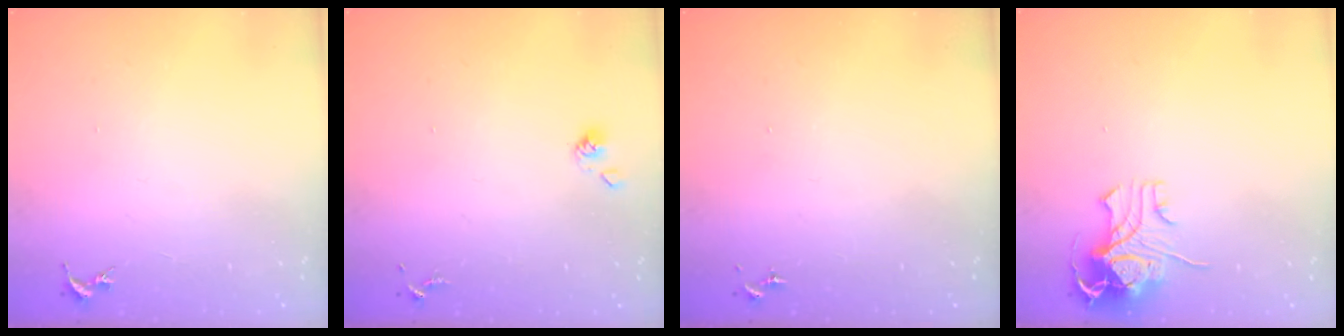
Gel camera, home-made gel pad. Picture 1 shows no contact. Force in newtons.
{"total": 3.6, "press": 3.4, "slide": 1.2}
{"total": 0.0}
{"total": 10.7, "press": 10.6, "slide": 1.4}